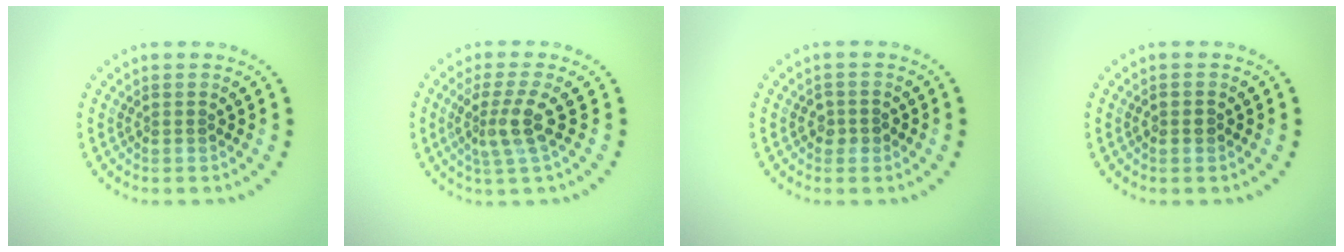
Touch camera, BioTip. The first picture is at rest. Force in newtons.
{"total": 3.0, "press": 2.4, "slide": 1.8}
{"total": 1.4, "press": 1.3, "slide": 0.4}
{"total": 1.0, "press": 1.0, "slide": 0.3}